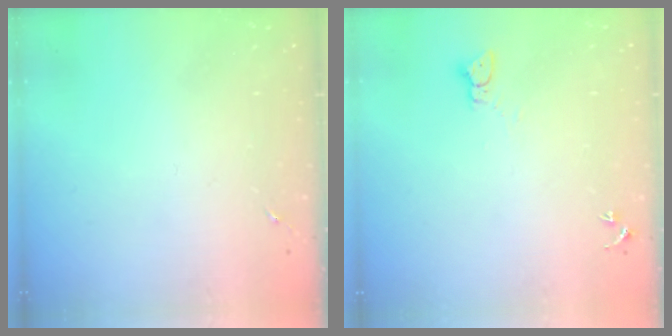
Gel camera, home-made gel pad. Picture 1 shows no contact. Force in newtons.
{"total": 2.3, "press": 2.3, "slide": 0.2}